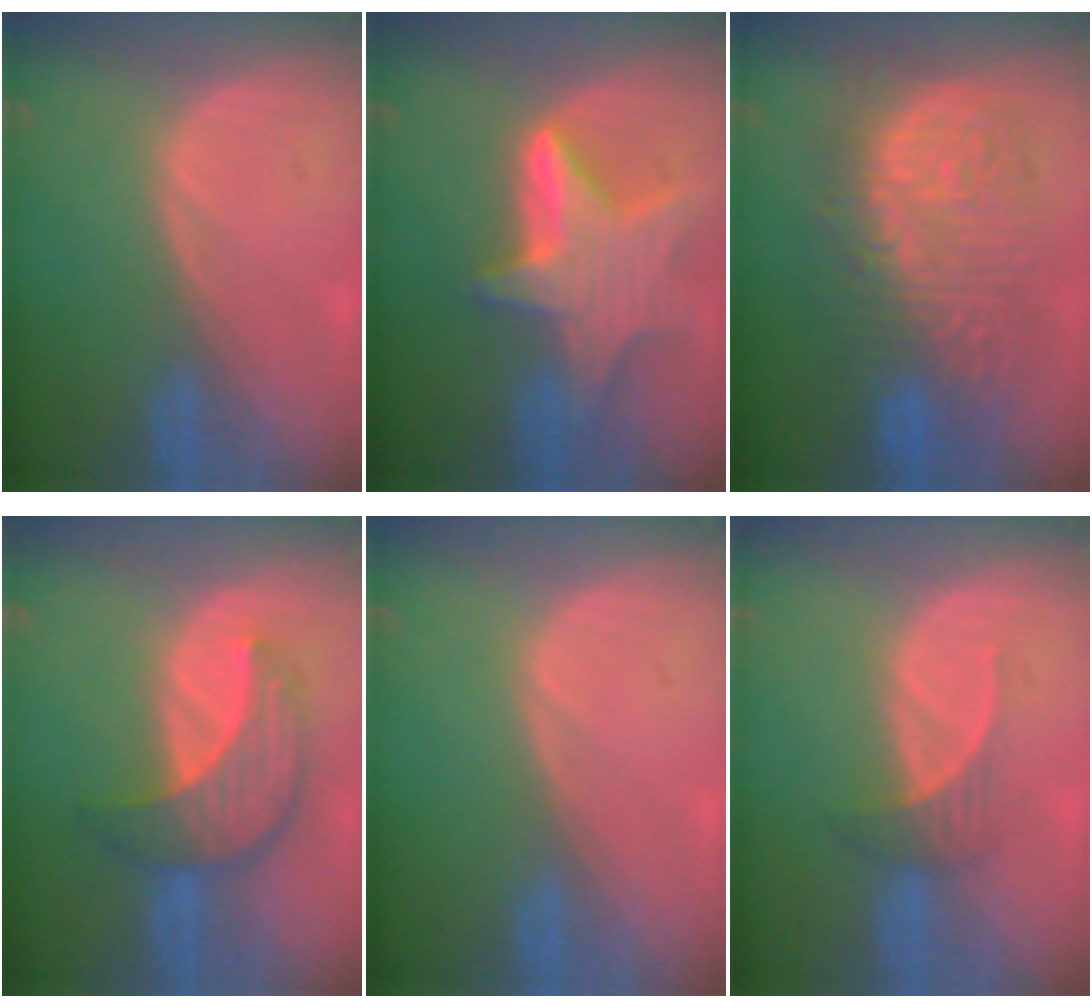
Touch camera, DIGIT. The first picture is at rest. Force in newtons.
{"total": 9.5, "press": 9.5, "slide": 0.6}
{"total": 13.2, "press": 13.2, "slide": 1.4}
{"total": 7.9, "press": 7.5, "slide": 2.4}
{"total": 0.0}
{"total": 2.8, "press": 2.7, "slide": 0.9}